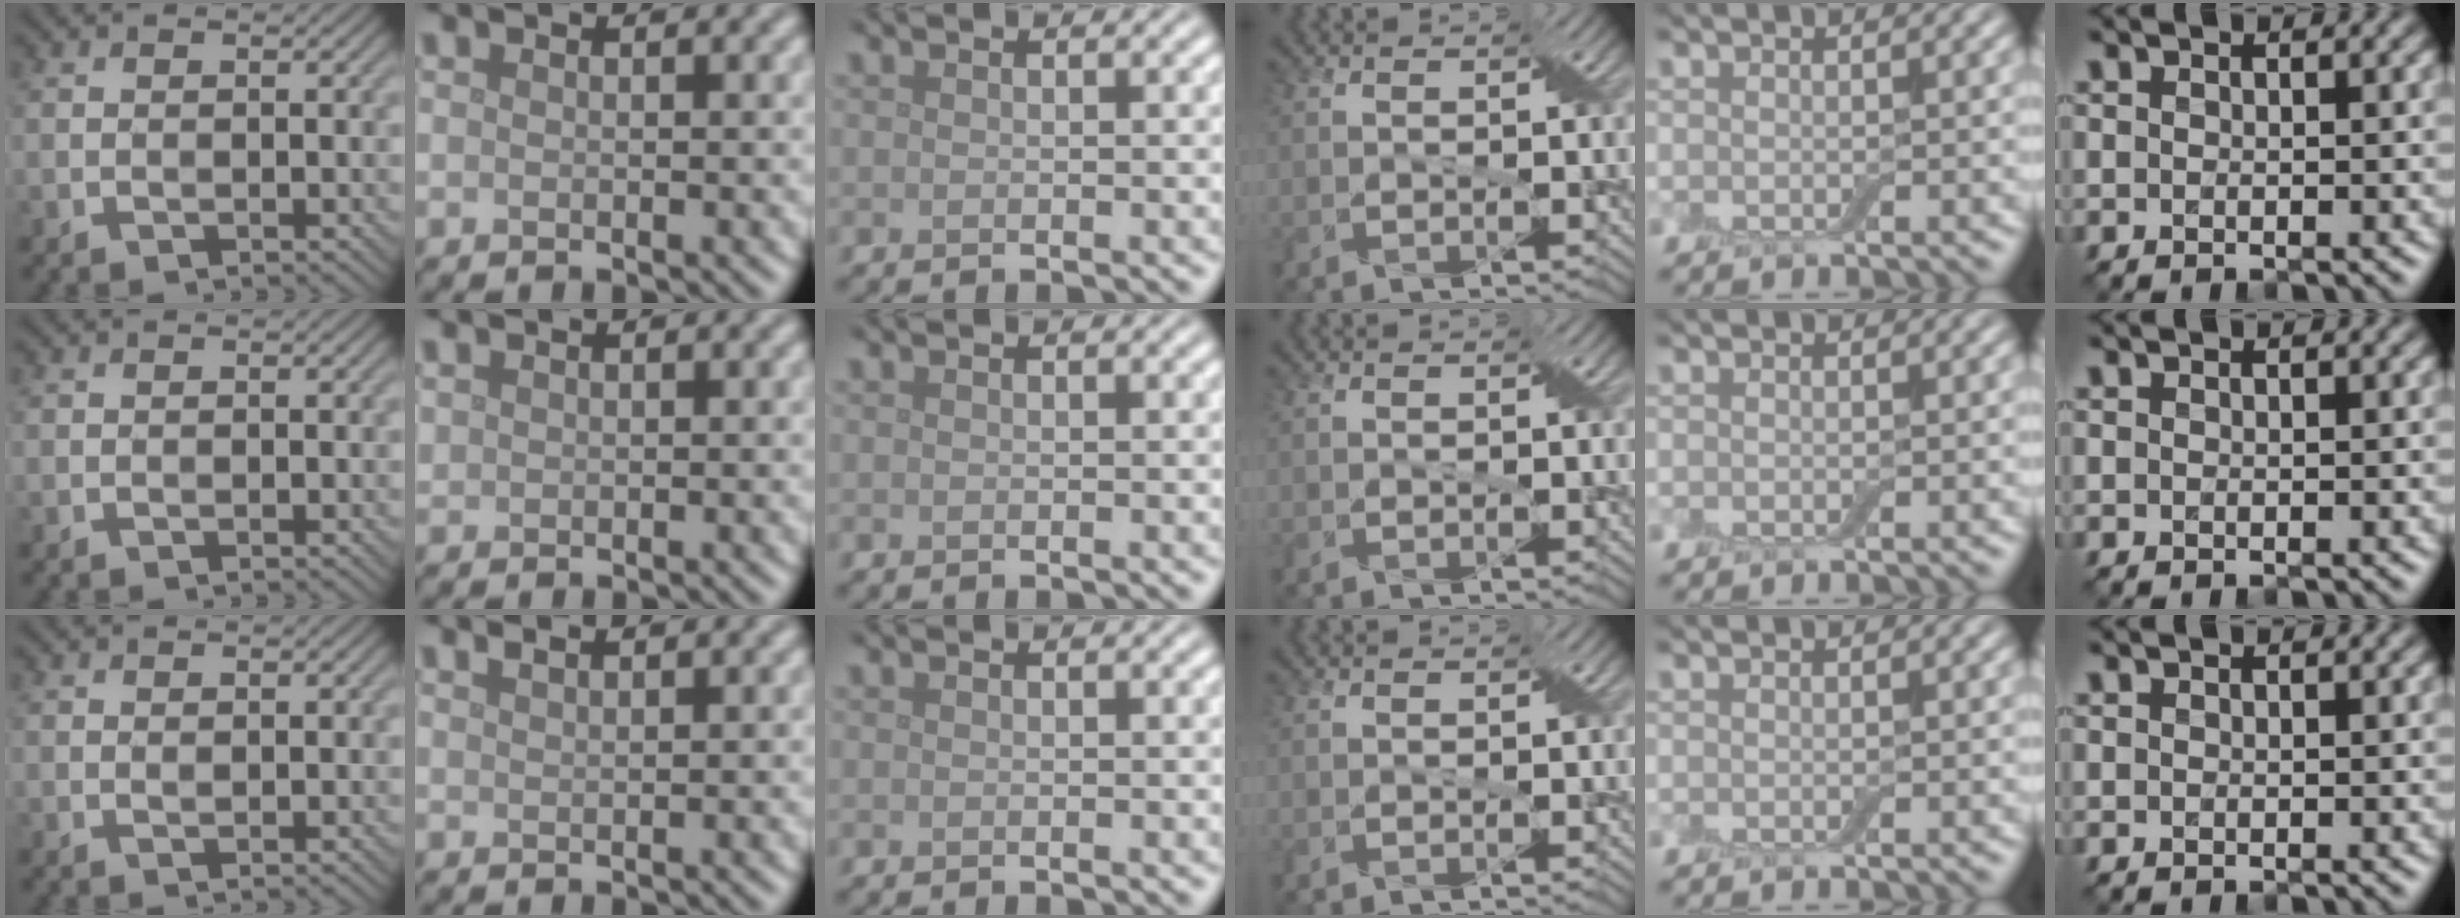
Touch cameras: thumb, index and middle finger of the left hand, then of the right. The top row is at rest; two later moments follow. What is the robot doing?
{"motion": "fold", "object": "bandage"}